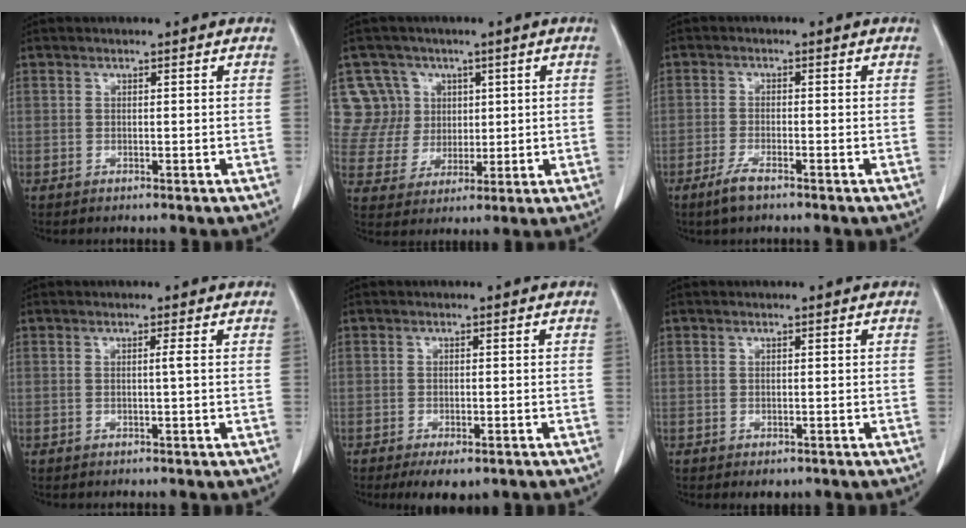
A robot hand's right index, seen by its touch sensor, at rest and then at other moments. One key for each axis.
{"total": 8.8, "fx": 3.4, "fy": 8.1, "fz": -0.1, "tx": 0.007, "ty": 0.022, "tz": 0.074}
{"total": 3.2, "fx": -2.3, "fy": 0.7, "fz": 2.1, "tx": -0.049, "ty": -0.004, "tz": -0.044}
{"total": 0.7, "fx": 0.0, "fy": -0.3, "fz": 0.6, "tx": -0.006, "ty": 0.001, "tz": 0.001}
{"total": 4.6, "fx": -3.1, "fy": 2.0, "fz": 2.8, "tx": -0.041, "ty": -0.007, "tz": -0.042}
{"total": 1.6, "fx": -0.9, "fy": 1.2, "fz": 0.6, "tx": -0.010, "ty": 0.000, "tz": -0.005}